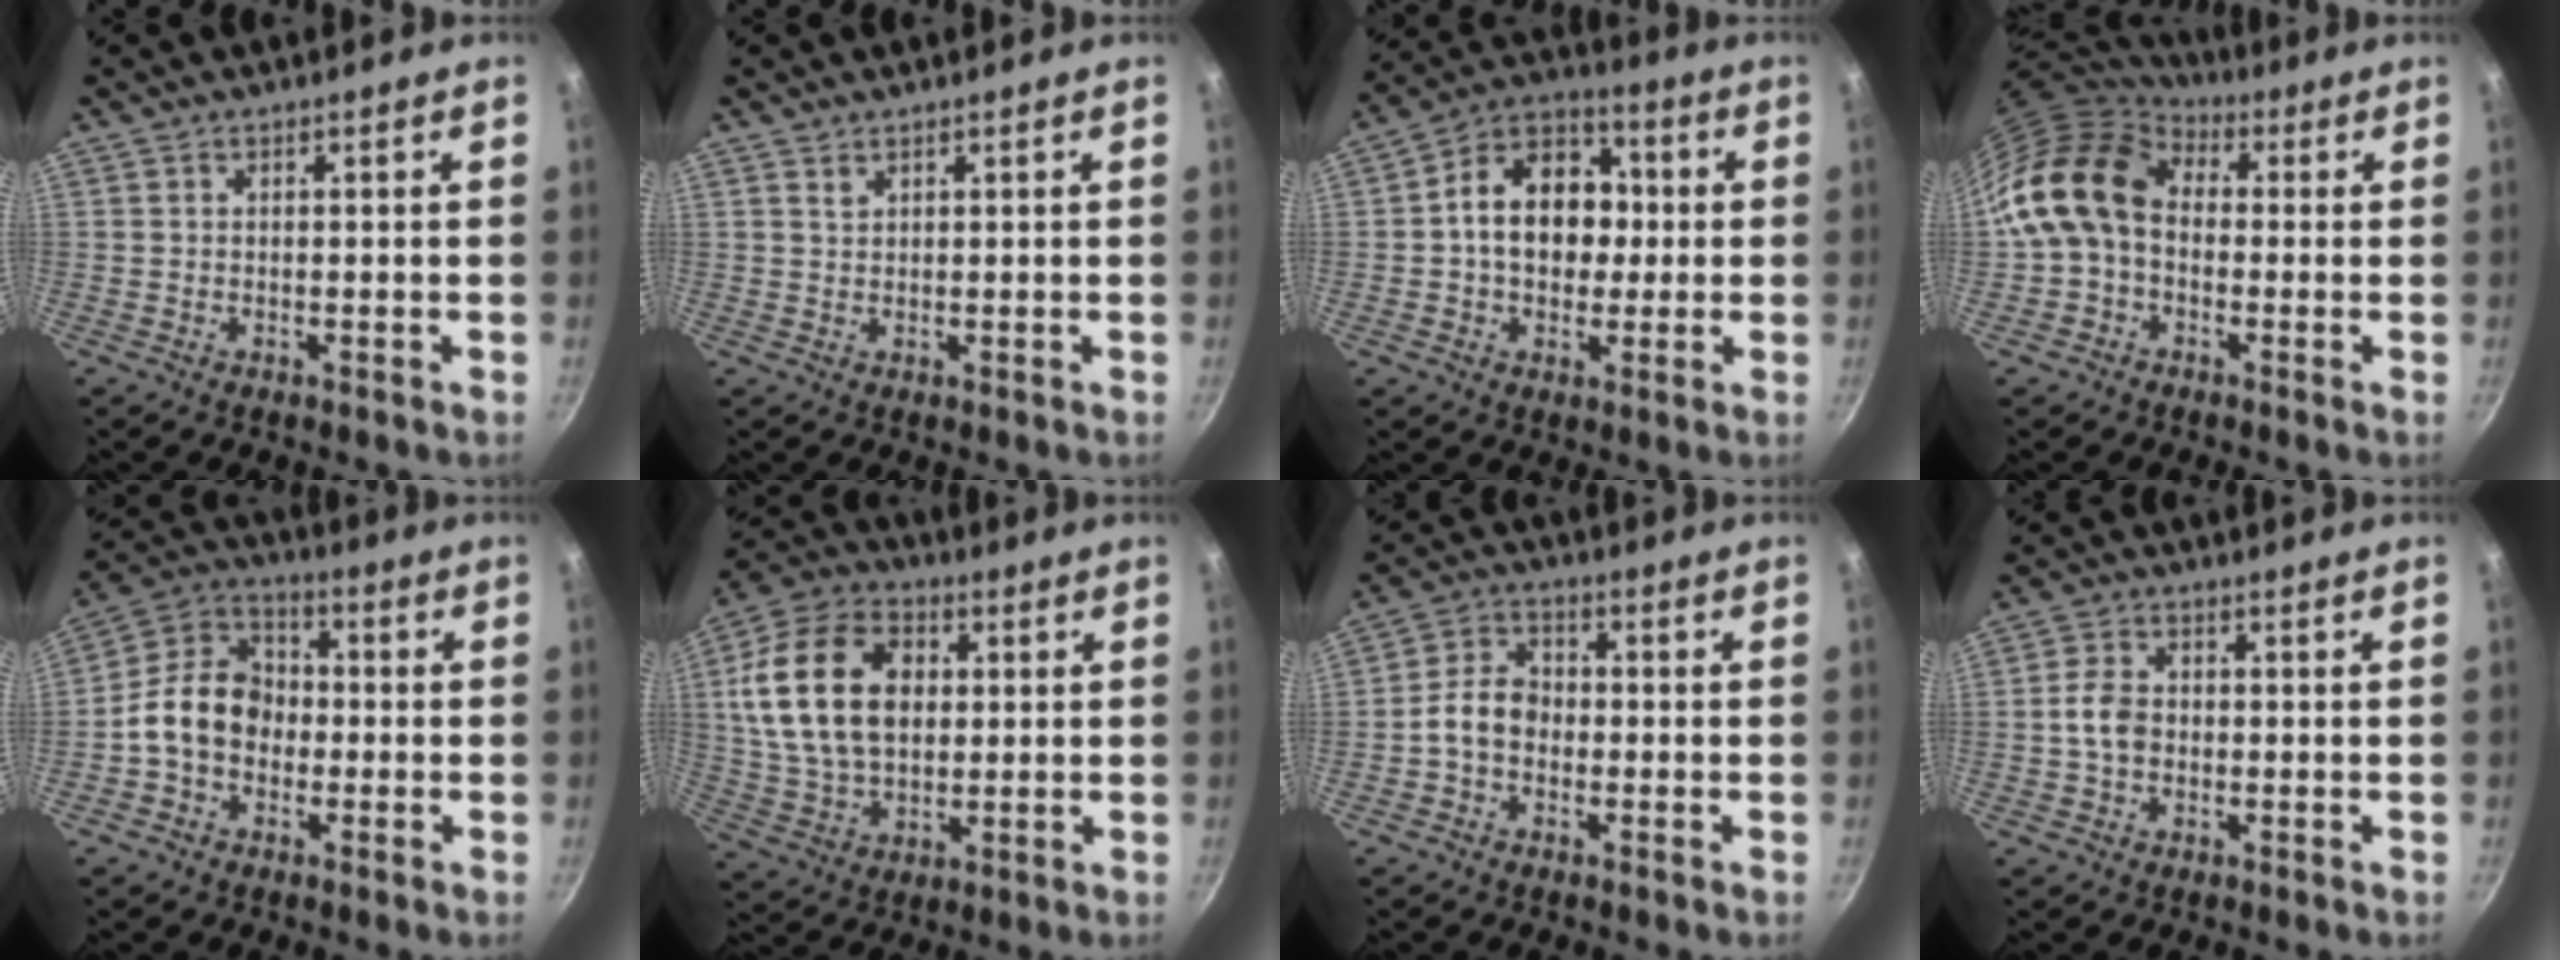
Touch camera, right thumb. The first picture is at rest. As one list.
[{"total": 1.1, "force": [0.8, 0.6, 0.5], "torque": [-0.007, -0.003, 0.016]}, {"total": 14.7, "force": [0.4, 11.0, 9.7], "torque": [-0.113, 0.028, -0.010]}, {"total": 14.3, "force": [0.5, 10.6, 9.5], "torque": [-0.156, 0.030, -0.010]}, {"total": 11.5, "force": [-1.9, 8.9, 7.0], "torque": [-0.089, 0.038, -0.055]}, {"total": 19.5, "force": [3.2, 13.3, 13.8], "torque": [-0.238, 0.010, 0.057]}, {"total": 6.3, "force": [-1.4, 4.7, 4.0], "torque": [-0.054, 0.027, -0.039]}, {"total": 5.0, "force": [-0.6, 3.7, 3.4], "torque": [-0.060, 0.016, -0.017]}]